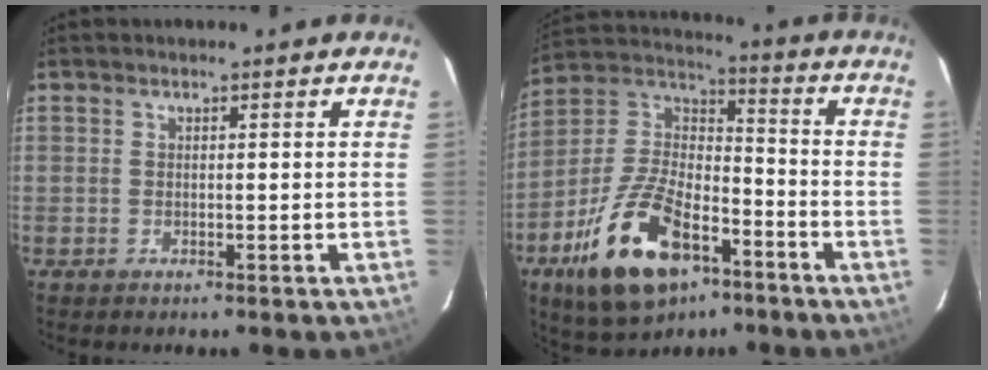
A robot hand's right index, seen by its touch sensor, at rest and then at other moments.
{"total": 21.2, "force": [-10.8, 10.5, 14.9], "torque": [-0.303, -0.004, -0.181]}